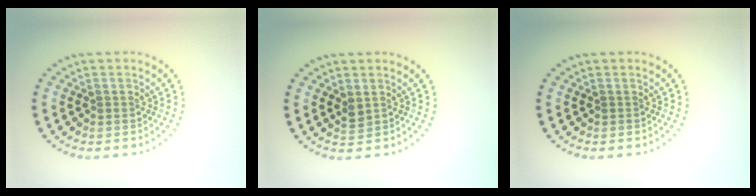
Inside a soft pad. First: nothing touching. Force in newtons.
{"total": 1.0, "press": 1.0, "slide": 0.3}
{"total": 0.0}